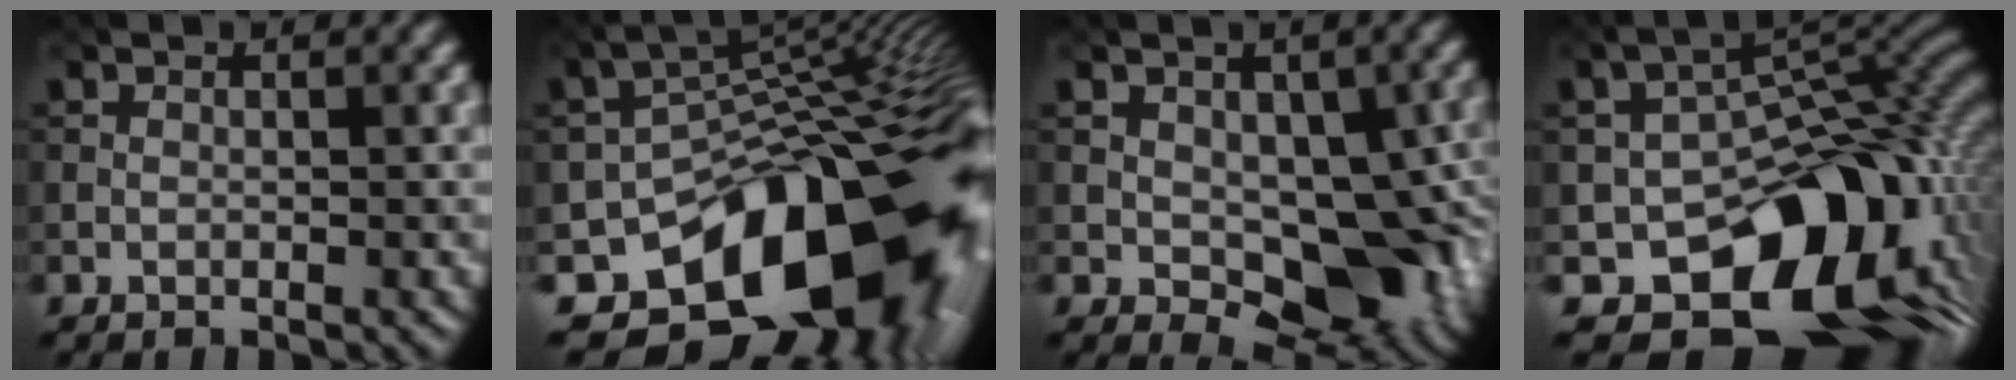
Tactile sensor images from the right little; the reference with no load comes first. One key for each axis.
{"total": 18.1, "fx": -8.6, "fy": 10.3, "fz": 12.2, "tx": -0.144, "ty": -0.017, "tz": -0.124}
{"total": 9.4, "fx": -0.9, "fy": 5.7, "fz": 7.4, "tx": -0.098, "ty": -0.011, "tz": -0.010}
{"total": 15.2, "fx": -5.6, "fy": 10.2, "fz": 9.8, "tx": -0.111, "ty": -0.020, "tz": -0.086}